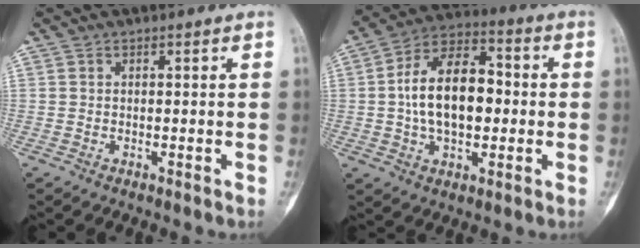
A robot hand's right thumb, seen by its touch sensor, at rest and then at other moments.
{"total": 15.9, "force": [0.0, 9.3, 12.9], "torque": [-0.196, 0.029, -0.007]}